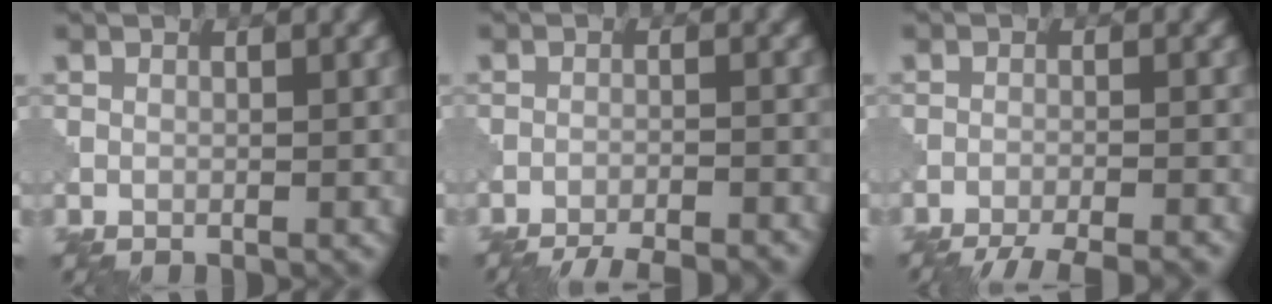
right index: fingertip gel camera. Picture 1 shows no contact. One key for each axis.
{"total": 8.3, "fx": -7.8, "fy": 1.5, "fz": 2.2, "tx": -0.023, "ty": 0.003, "tz": -0.108}
{"total": 7.2, "fx": -6.5, "fy": 1.1, "fz": 2.7, "tx": -0.035, "ty": -0.006, "tz": -0.097}